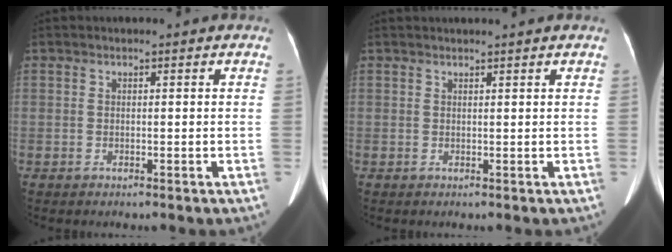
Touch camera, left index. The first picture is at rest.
{"total": 2.4, "force": [2.2, -0.4, 0.7], "torque": [-0.010, 0.018, 0.031]}